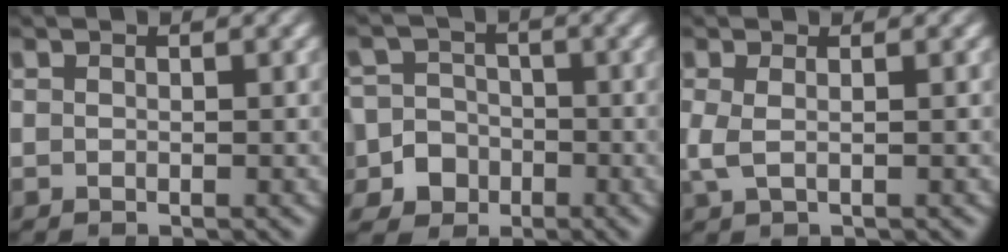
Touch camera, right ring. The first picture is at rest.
{"total": 7.9, "force": [-3.4, 6.9, 2.1], "torque": [-0.036, -0.031, -0.056]}
{"total": 1.5, "force": [0.1, 0.5, 1.4], "torque": [-0.040, -0.007, 0.010]}